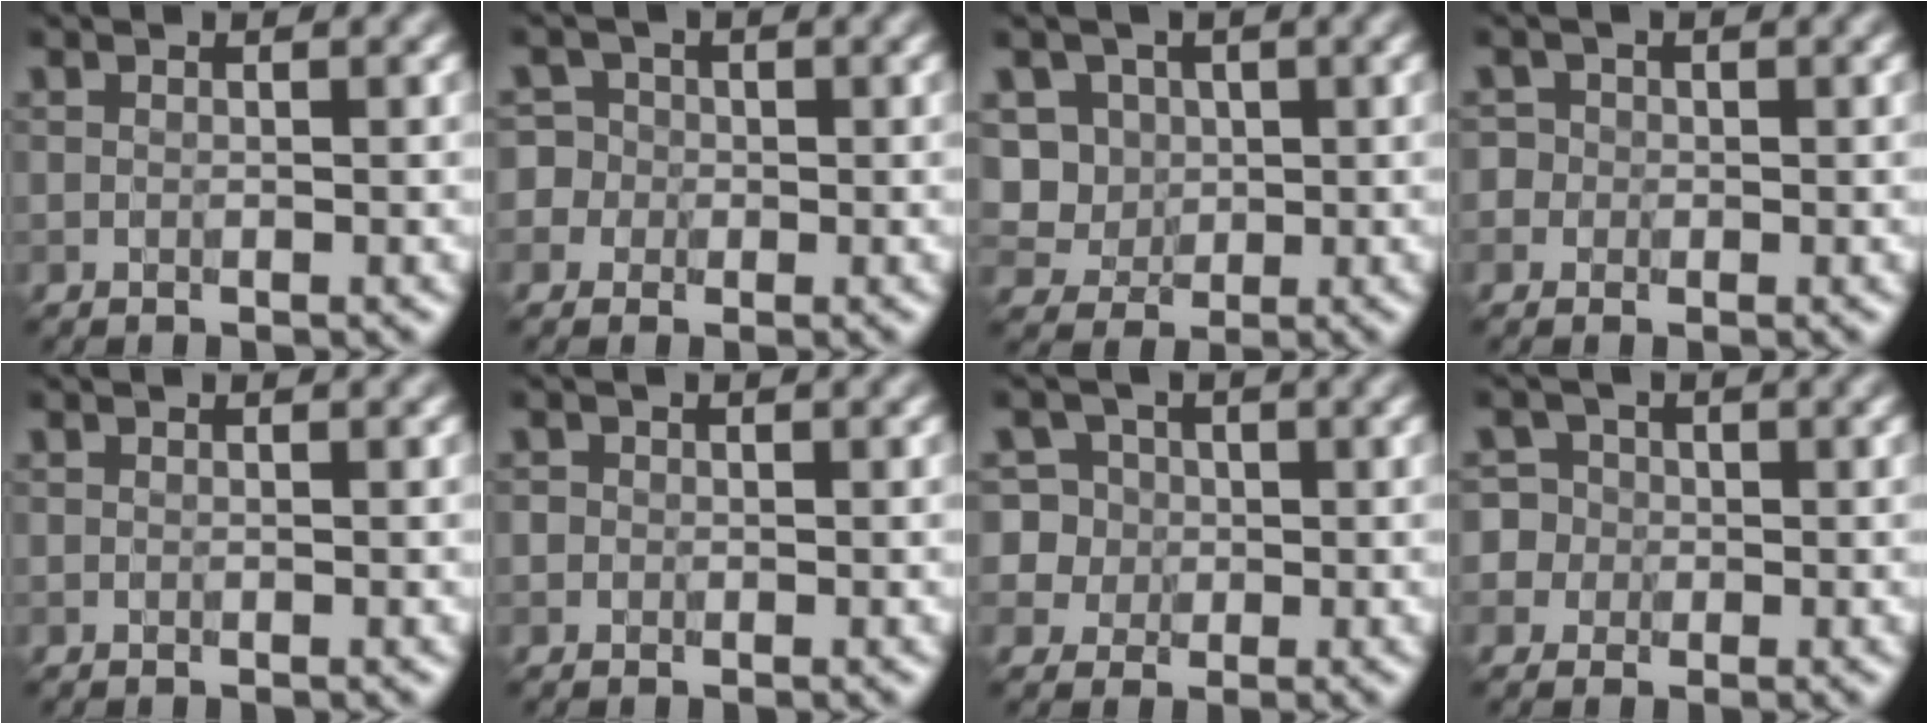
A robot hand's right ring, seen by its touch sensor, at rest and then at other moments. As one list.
[{"total": 4.5, "force": [-0.3, 4.4, 1.2], "torque": [-0.003, 0.030, -0.031]}, {"total": 5.3, "force": [0.9, 4.8, 2.0], "torque": [-0.028, 0.017, 0.011]}, {"total": 2.3, "force": [0.2, 2.2, 0.6], "torque": [0.010, 0.016, -0.012]}, {"total": 0.0}, {"total": 0.8, "force": [0.0, 0.8, 0.1], "torque": [0.004, -0.005, -0.003]}, {"total": 7.2, "force": [1.8, 6.6, 2.2], "torque": [-0.042, 0.041, 0.008]}, {"total": 5.4, "force": [0.2, 5.2, 1.5], "torque": [-0.023, 0.036, -0.021]}]